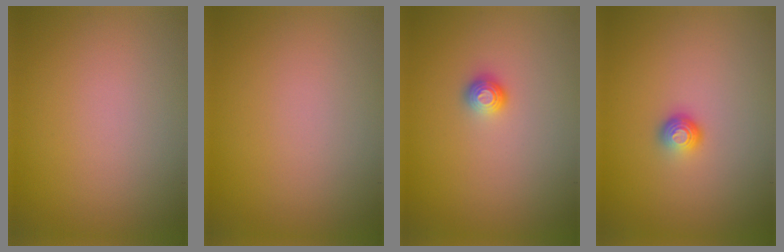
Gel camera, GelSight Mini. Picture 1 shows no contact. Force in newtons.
{"total": 0.0}
{"total": 1.1, "press": 1.0, "slide": 0.4}
{"total": 1.4, "press": 1.0, "slide": 1.0}